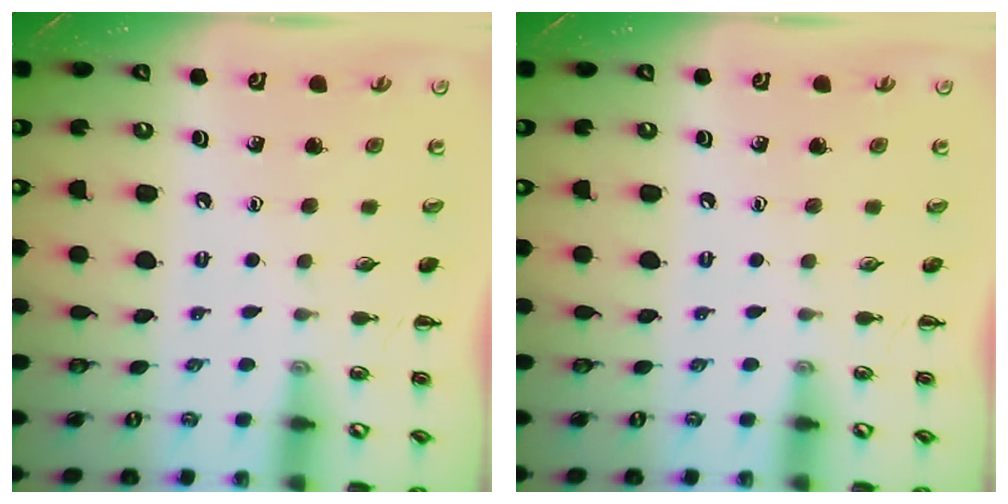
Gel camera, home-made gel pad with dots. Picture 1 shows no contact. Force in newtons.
{"total": 0.0}